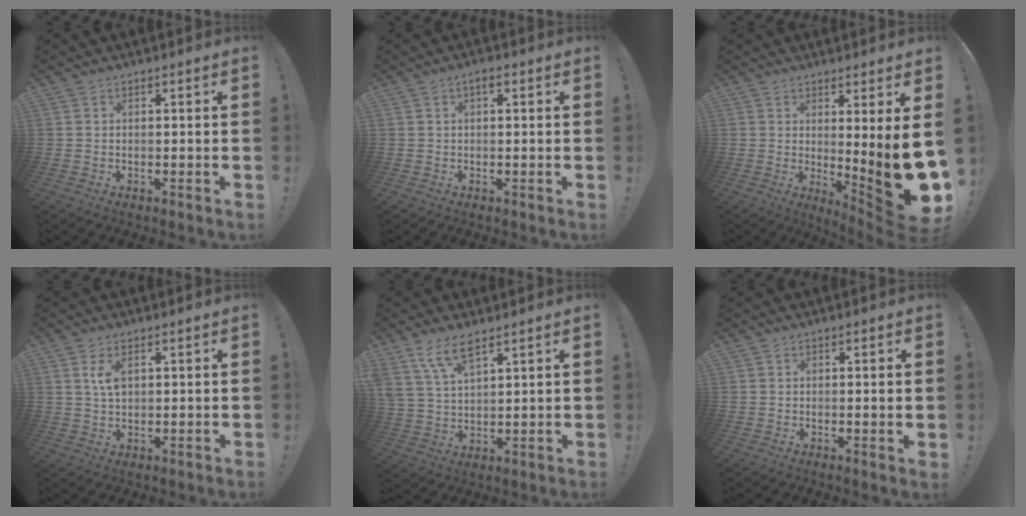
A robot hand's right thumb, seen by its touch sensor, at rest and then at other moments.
{"total": 1.5, "force": [0.5, 0.7, 1.2], "torque": [-0.020, 0.003, 0.006]}
{"total": 13.5, "force": [-0.1, 0.4, 13.5], "torque": [-0.178, -0.048, 0.003]}
{"total": 4.3, "force": [1.4, 2.3, 3.4], "torque": [-0.062, -0.006, 0.018]}
{"total": 8.8, "force": [6.3, 3.3, 5.2], "torque": [-0.105, -0.022, 0.122]}
{"total": 1.3, "force": [0.4, -0.2, 1.2], "torque": [-0.019, -0.003, 0.005]}